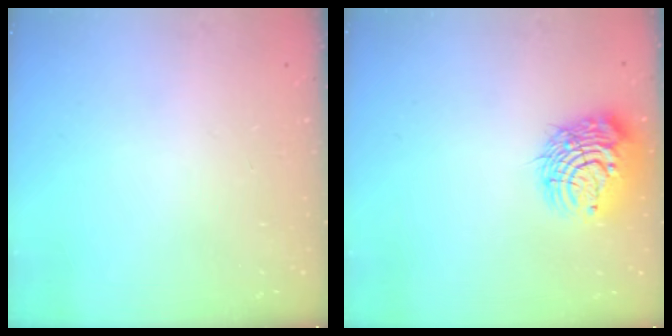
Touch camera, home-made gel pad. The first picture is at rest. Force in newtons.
{"total": 12.8, "press": 12.7, "slide": 1.4}